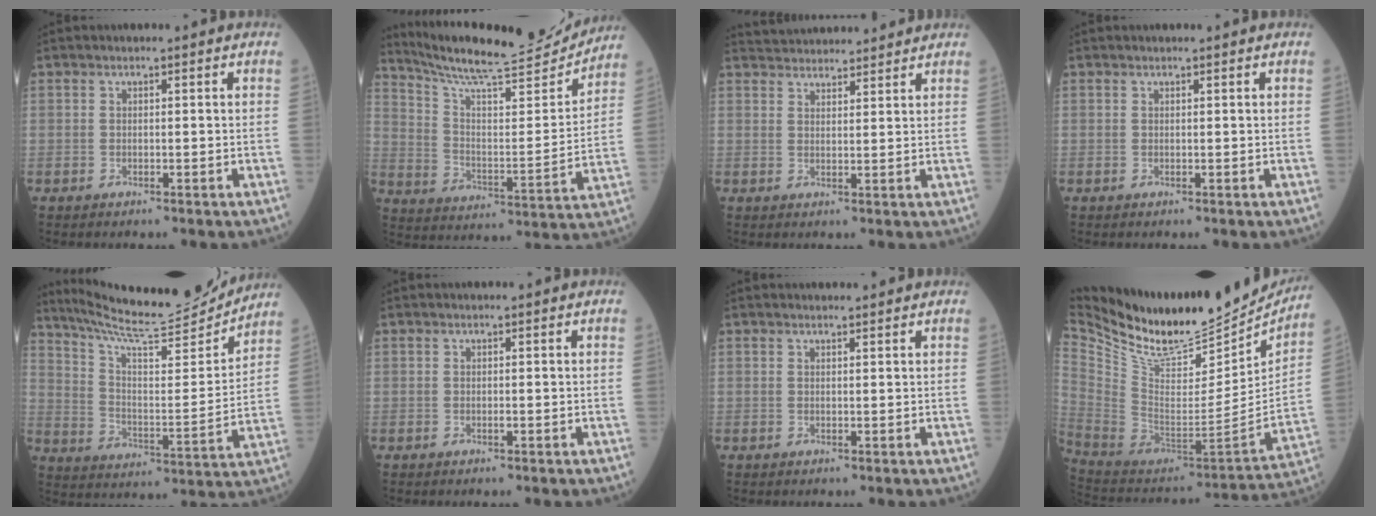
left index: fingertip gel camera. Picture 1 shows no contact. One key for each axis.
{"total": 20.4, "fx": 19.2, "fy": 1.4, "fz": 6.8, "tx": -0.122, "ty": -0.040, "tz": 0.285}
{"total": 9.3, "fx": 9.0, "fy": 1.4, "fz": 1.8, "tx": -0.026, "ty": 0.029, "tz": 0.129}
{"total": 0.7, "fx": 0.7, "fy": 0.0, "fz": 0.2, "tx": -0.002, "ty": 0.007, "tz": 0.011}
{"total": 18.7, "fx": 17.7, "fy": 0.5, "fz": 6.0, "tx": -0.115, "ty": -0.036, "tz": 0.271}
{"total": 0.0}
{"total": 1.9, "fx": 1.9, "fy": 0.1, "fz": 0.4, "tx": -0.007, "ty": 0.008, "tz": 0.025}
{"total": 28.6, "fx": 24.5, "fy": 7.9, "fz": 12.5, "tx": -0.242, "ty": -0.049, "tz": 0.383}